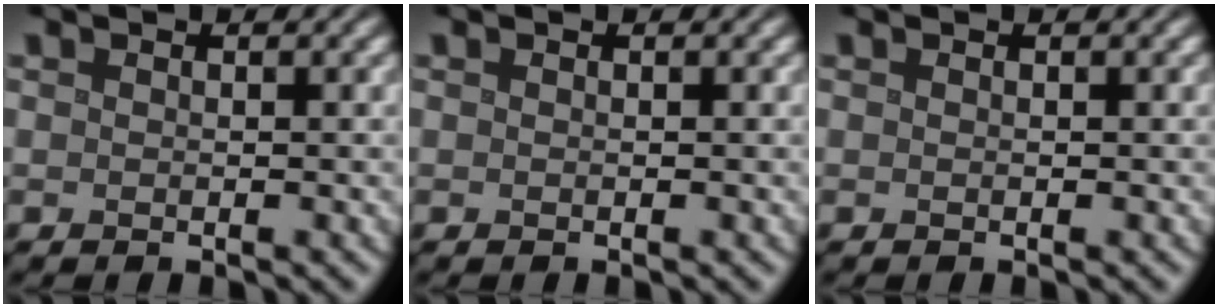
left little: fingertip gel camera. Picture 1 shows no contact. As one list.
[{"total": 0.0}, {"total": 0.0}]